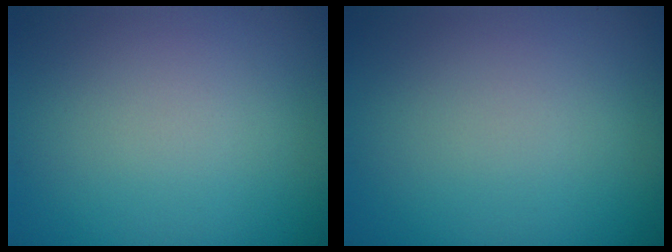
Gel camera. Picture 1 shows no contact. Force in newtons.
{"total": 0.0}